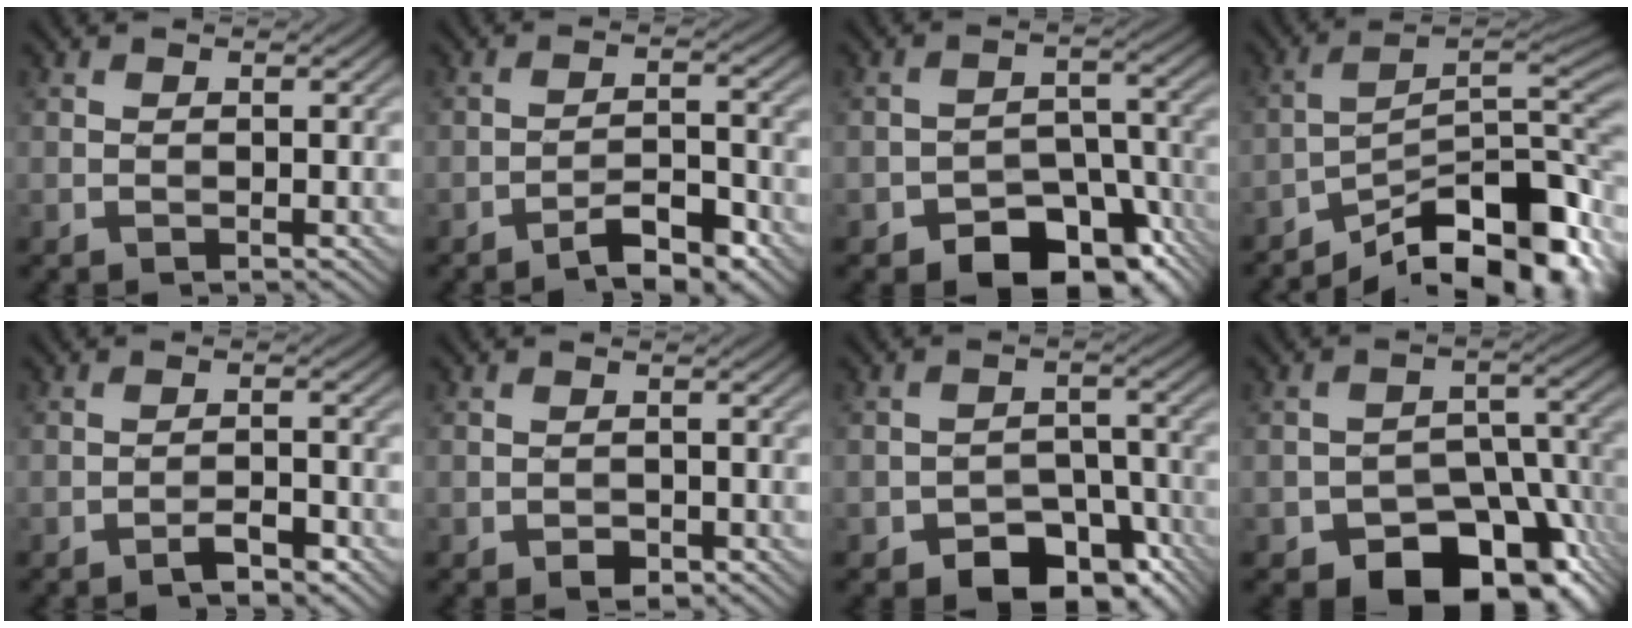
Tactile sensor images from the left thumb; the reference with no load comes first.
{"total": 4.9, "force": [-3.6, 1.2, 3.2], "torque": [-0.050, 0.011, -0.061]}
{"total": 10.5, "force": [-6.7, 5.8, 5.7], "torque": [-0.071, -0.004, -0.113]}
{"total": 14.6, "force": [-9.4, 4.9, 10.1], "torque": [-0.162, -0.003, -0.155]}
{"total": 2.7, "force": [-2.0, 0.6, 1.8], "torque": [-0.029, 0.006, -0.037]}
{"total": 1.5, "force": [-1.0, 0.9, 0.8], "torque": [-0.011, -0.002, -0.018]}
{"total": 9.8, "force": [-6.7, 5.7, 4.5], "torque": [-0.052, -0.006, -0.105]}
{"total": 13.6, "force": [-8.1, 7.8, 7.8], "torque": [-0.101, -0.012, -0.126]}